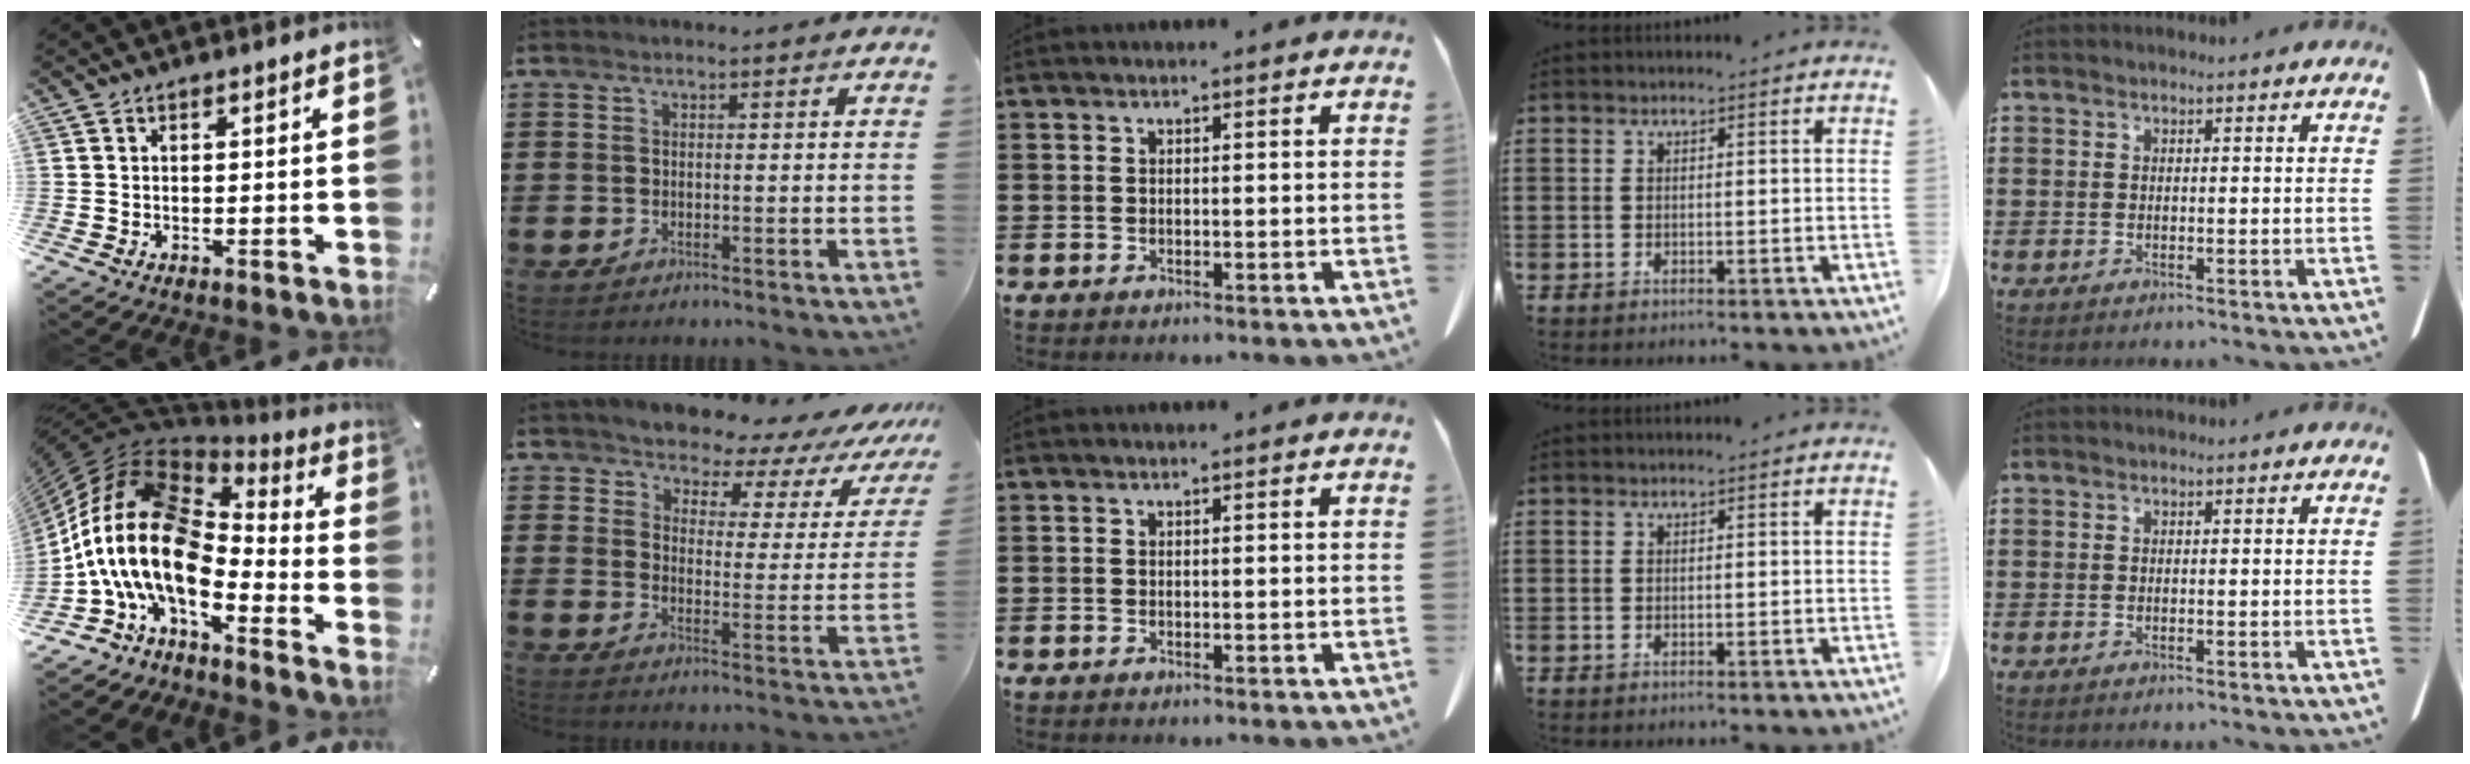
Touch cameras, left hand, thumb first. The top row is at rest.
{"thumb": {"total": 19.5, "force": [-5.0, 11.1, 15.2], "torque": [-0.350, -0.001, -0.097]}, "index": {"total": 4.6, "force": [4.1, 1.5, 1.3], "torque": [-0.046, -0.037, 0.063]}}